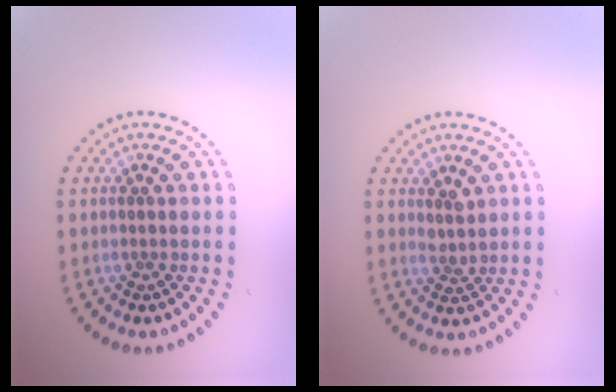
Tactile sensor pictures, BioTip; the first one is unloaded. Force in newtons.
{"total": 1.4, "press": 1.1, "slide": 0.9}